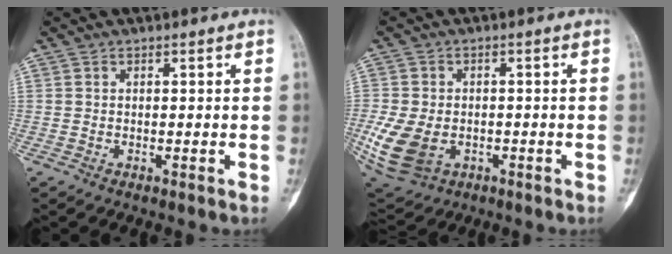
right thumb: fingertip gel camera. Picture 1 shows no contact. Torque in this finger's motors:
{"motor_torque": [0.91, 1.55, 0.90, -0.80, 0.14]}